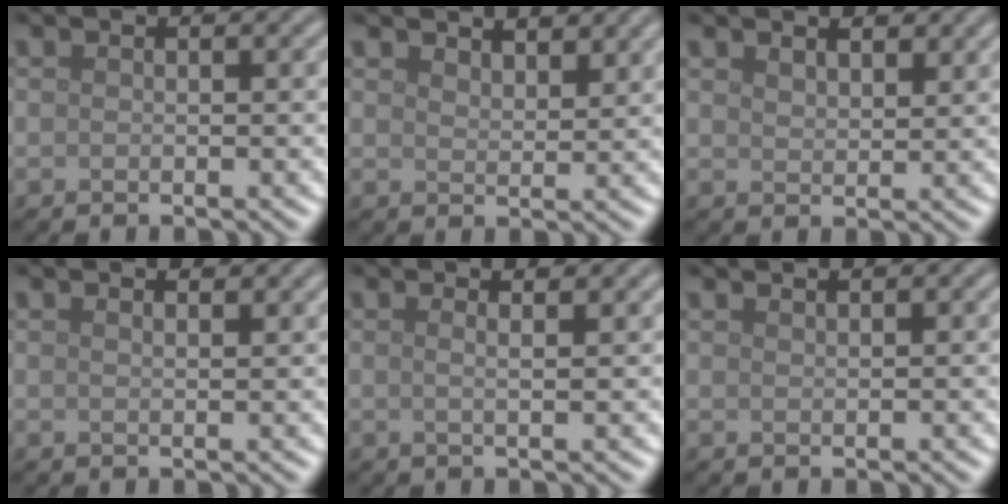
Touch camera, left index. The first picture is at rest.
{"total": 3.2, "force": [3.0, 0.7, 1.0], "torque": [-0.019, 0.002, 0.045]}
{"total": 2.1, "force": [1.8, 0.8, 0.9], "torque": [-0.018, 0.001, 0.035]}
{"total": 2.0, "force": [1.5, 0.7, 1.0], "torque": [-0.003, 0.005, 0.002]}
{"total": 3.4, "force": [1.7, 1.4, 2.6], "torque": [-0.020, 0.019, -0.013]}
{"total": 1.1, "force": [1.0, 0.2, 0.4], "torque": [0.001, -0.002, 0.008]}